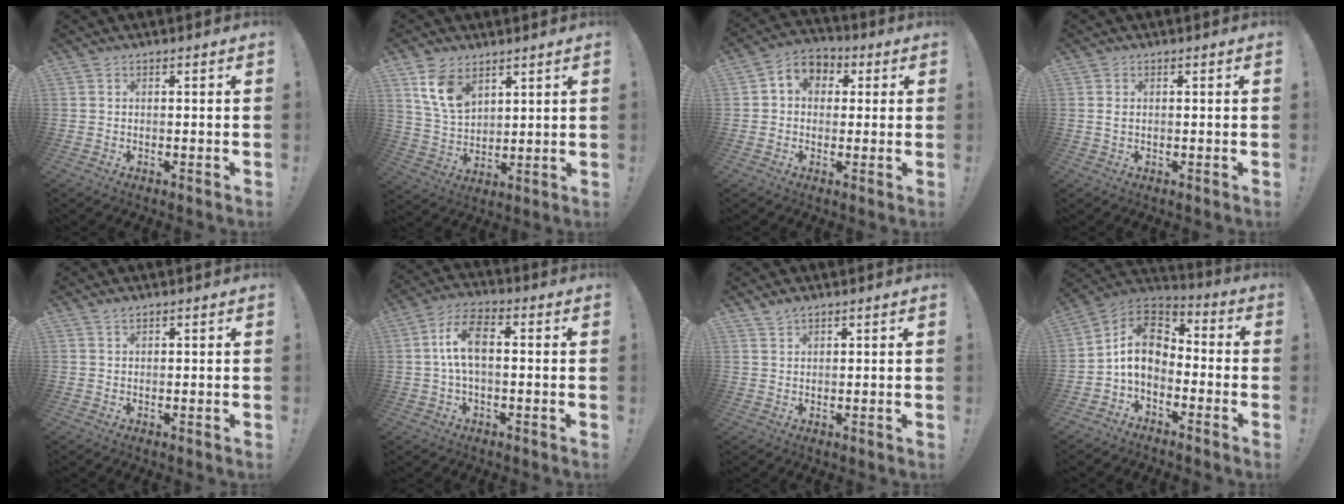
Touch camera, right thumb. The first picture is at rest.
{"total": 11.2, "force": [6.4, 7.0, 5.9], "torque": [-0.120, -0.026, 0.127]}
{"total": 6.9, "force": [1.0, 5.9, 3.5], "torque": [-0.050, 0.003, 0.024]}
{"total": 1.0, "force": [0.4, 0.5, 0.8], "torque": [-0.007, -0.001, 0.005]}
{"total": 1.4, "force": [1.1, 0.5, 0.7], "torque": [-0.008, -0.004, 0.020]}
{"total": 9.6, "force": [0.8, 4.7, 8.4], "torque": [-0.167, 0.012, 0.017]}
{"total": 2.3, "force": [2.0, 0.8, 0.8], "torque": [-0.012, -0.012, 0.037]}
{"total": 11.7, "force": [-0.1, 8.3, 8.3], "torque": [-0.144, 0.008, 0.002]}